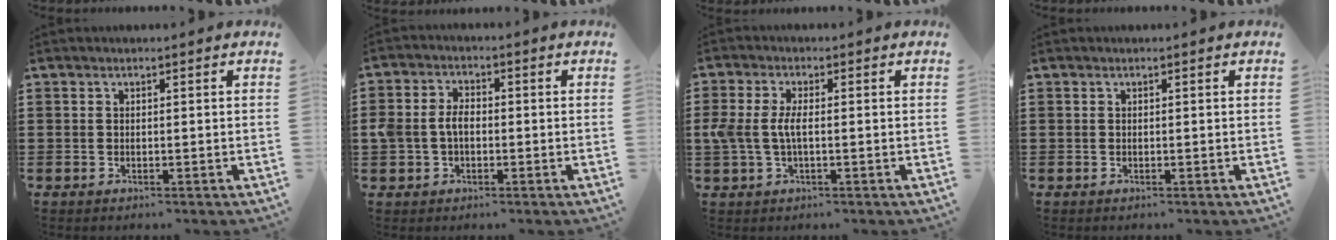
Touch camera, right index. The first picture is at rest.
{"total": 3.9, "force": [-0.5, 2.8, 2.8], "torque": [-0.077, 0.000, -0.017]}
{"total": 4.3, "force": [-0.3, 1.8, 3.8], "torque": [-0.099, -0.006, -0.015]}
{"total": 0.0}